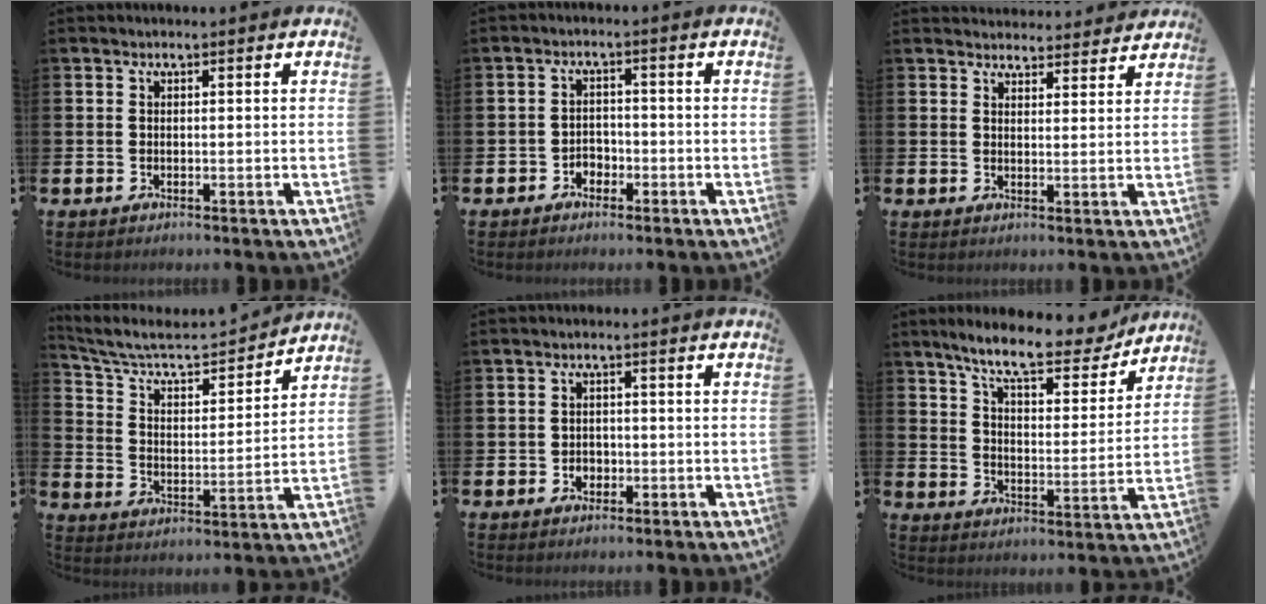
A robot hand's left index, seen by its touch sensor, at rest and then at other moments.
{"total": 2.2, "force": [-1.4, 1.6, 0.6], "torque": [-0.015, 0.004, -0.032]}
{"total": 3.6, "force": [3.6, 0.8, -0.1], "torque": [0.007, -0.023, 0.063]}
{"total": 6.1, "force": [5.4, 2.1, 2.1], "torque": [-0.076, -0.042, 0.084]}
{"total": 1.8, "force": [-0.5, 1.5, 0.8], "torque": [-0.008, 0.003, -0.015]}
{"total": 9.5, "force": [8.3, 2.1, 4.0], "torque": [-0.096, -0.047, 0.141]}